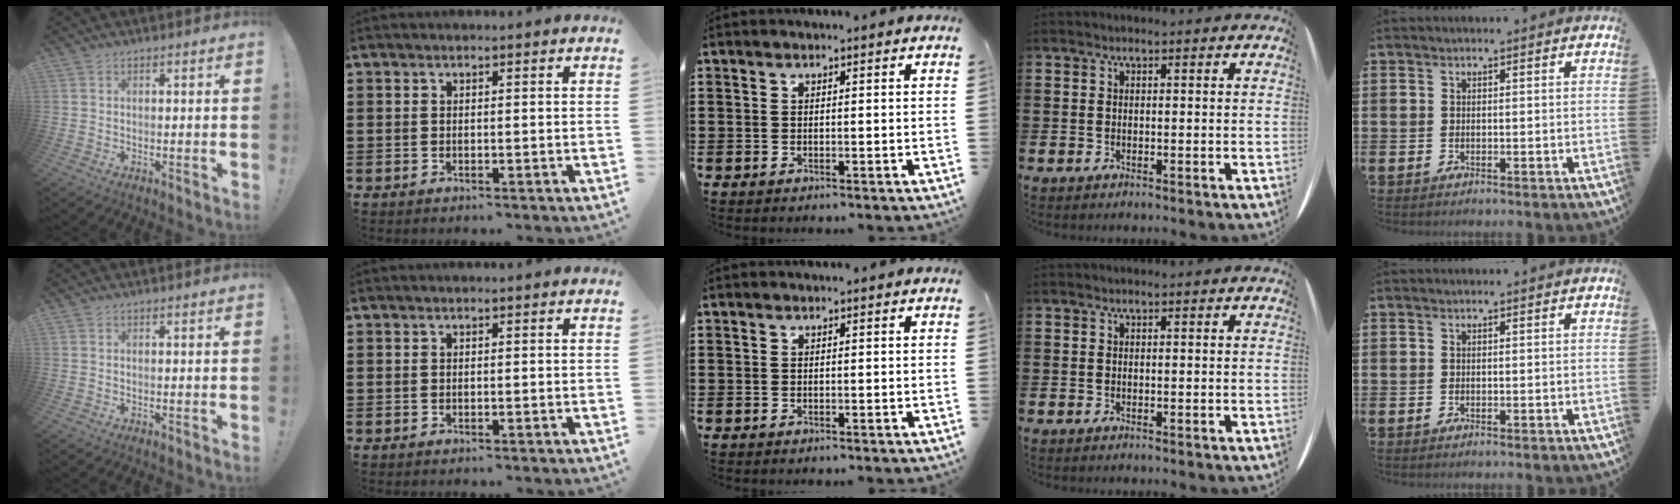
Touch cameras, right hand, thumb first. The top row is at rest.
{}